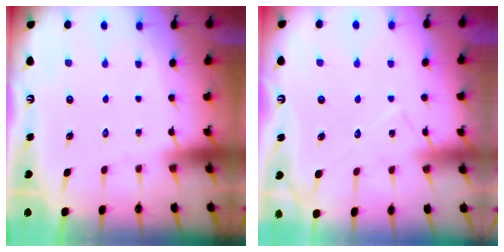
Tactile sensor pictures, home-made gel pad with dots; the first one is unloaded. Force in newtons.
{"total": 7.8, "press": 7.8, "slide": 0.6}